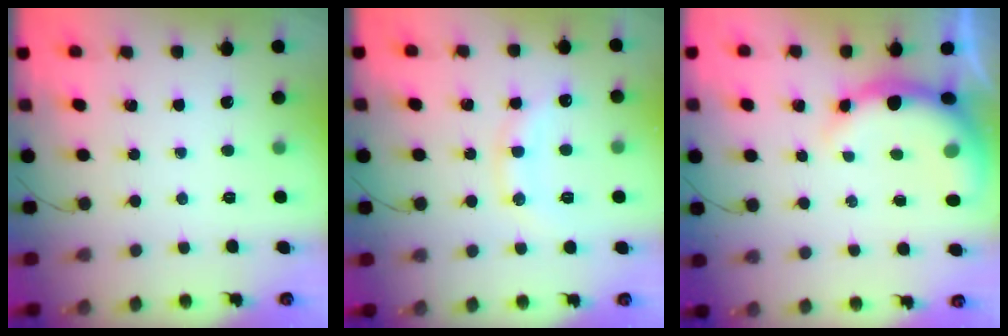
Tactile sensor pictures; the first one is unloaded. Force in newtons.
{"total": 11.5, "press": 11.5, "slide": 0.7}
{"total": 9.5, "press": 9.3, "slide": 1.8}